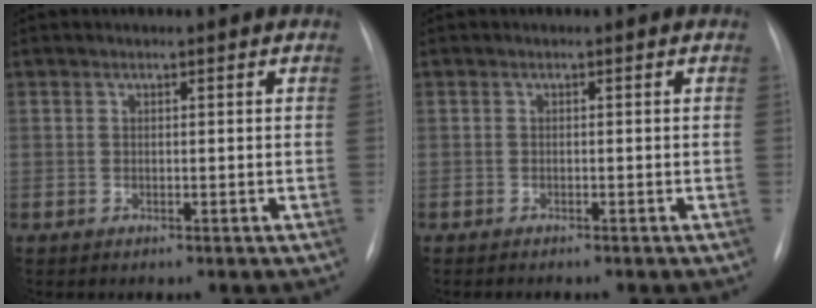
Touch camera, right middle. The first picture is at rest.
{"total": 1.0, "force": [-0.9, 0.0, 0.4], "torque": [-0.008, -0.003, -0.013]}